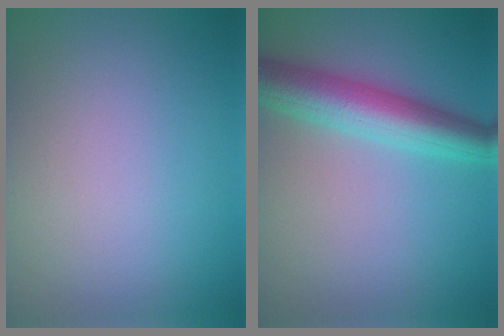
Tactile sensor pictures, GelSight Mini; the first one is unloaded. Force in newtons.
{"total": 6.1, "press": 6.1, "slide": 0.1}